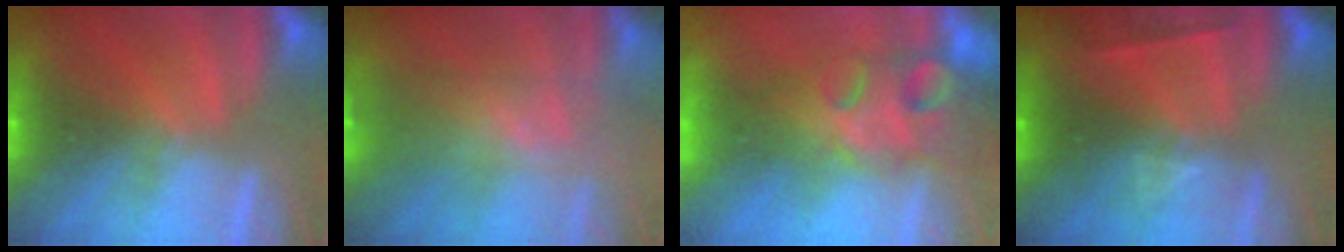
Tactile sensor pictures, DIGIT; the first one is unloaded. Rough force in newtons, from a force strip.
{"total": 9.8}
{"total": 7.1}
{"total": 2.3}